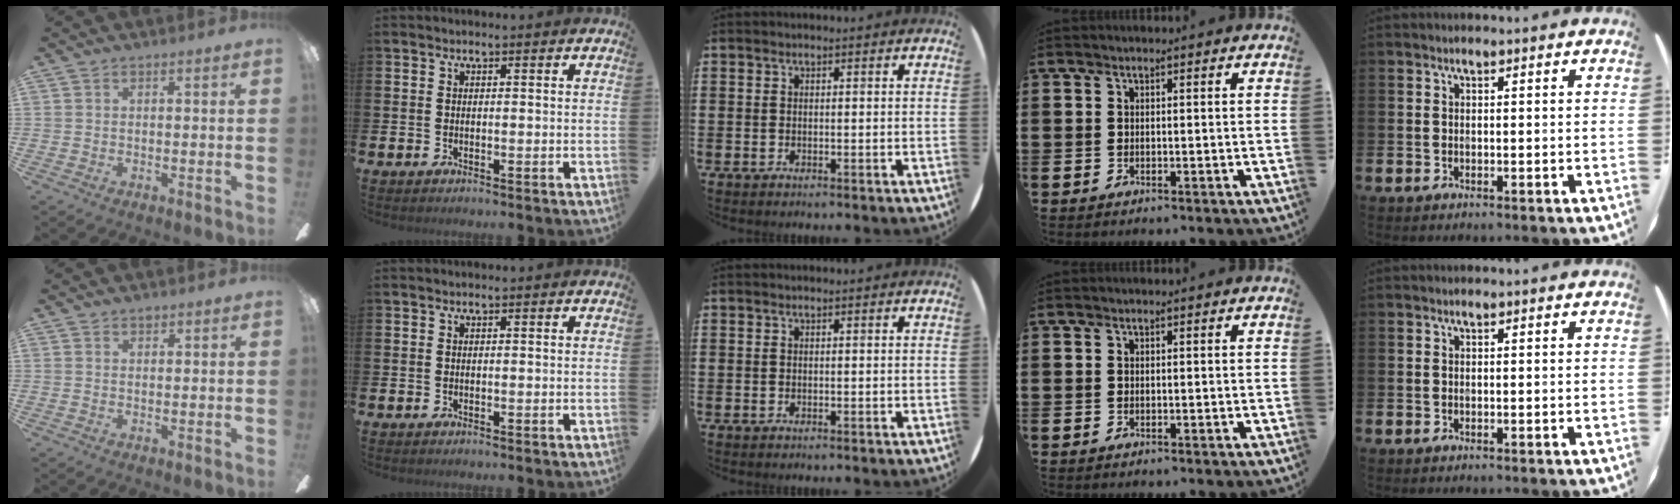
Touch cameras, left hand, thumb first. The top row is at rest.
{"thumb": {"total": 1.1, "force": [0.9, 0.5, 0.4], "torque": [-0.001, -0.002, 0.014]}}